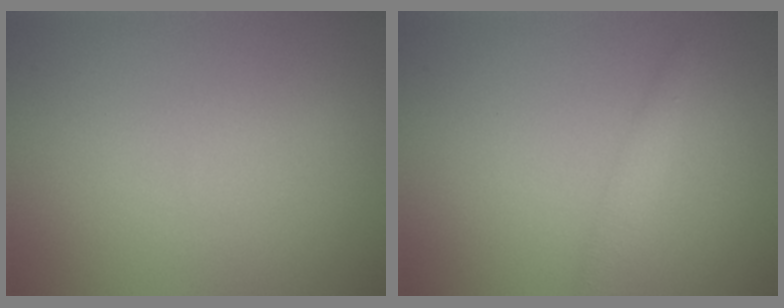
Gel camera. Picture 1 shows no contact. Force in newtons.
{"total": 1.4, "press": 1.4, "slide": 0.0}